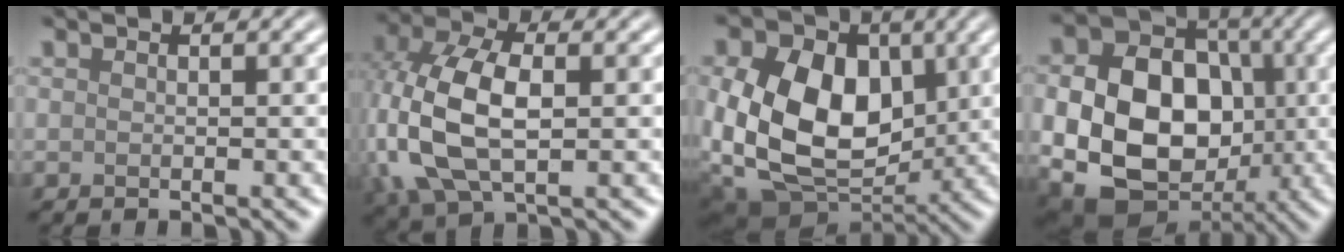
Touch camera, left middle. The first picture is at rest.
{"total": 9.6, "force": [-0.4, 5.7, 7.7], "torque": [-0.189, 0.001, -0.011]}
{"total": 15.6, "force": [0.7, 11.4, 10.7], "torque": [-0.191, -0.006, 0.013]}
{"total": 14.5, "force": [-1.6, 11.1, 9.2], "torque": [-0.155, -0.015, -0.024]}